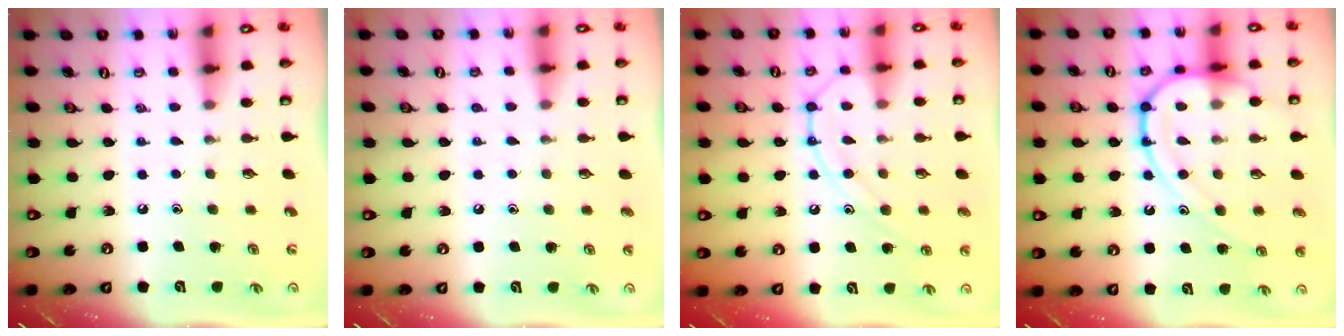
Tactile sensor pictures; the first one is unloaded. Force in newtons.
{"total": 1.7, "press": 1.7, "slide": 0.2}
{"total": 13.0, "press": 12.9, "slide": 1.2}
{"total": 14.1, "press": 14.0, "slide": 1.6}